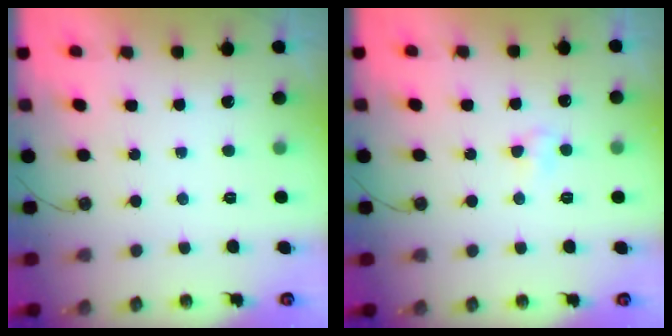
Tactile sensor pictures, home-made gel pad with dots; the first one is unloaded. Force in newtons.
{"total": 2.9, "press": 2.7, "slide": 0.9}